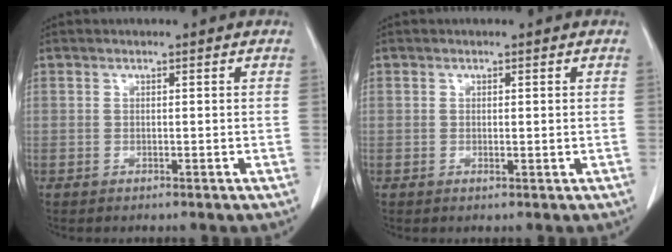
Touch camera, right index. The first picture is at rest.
{"total": 0.6, "force": [-0.2, 0.1, 0.5], "torque": [-0.017, -0.004, 0.000]}